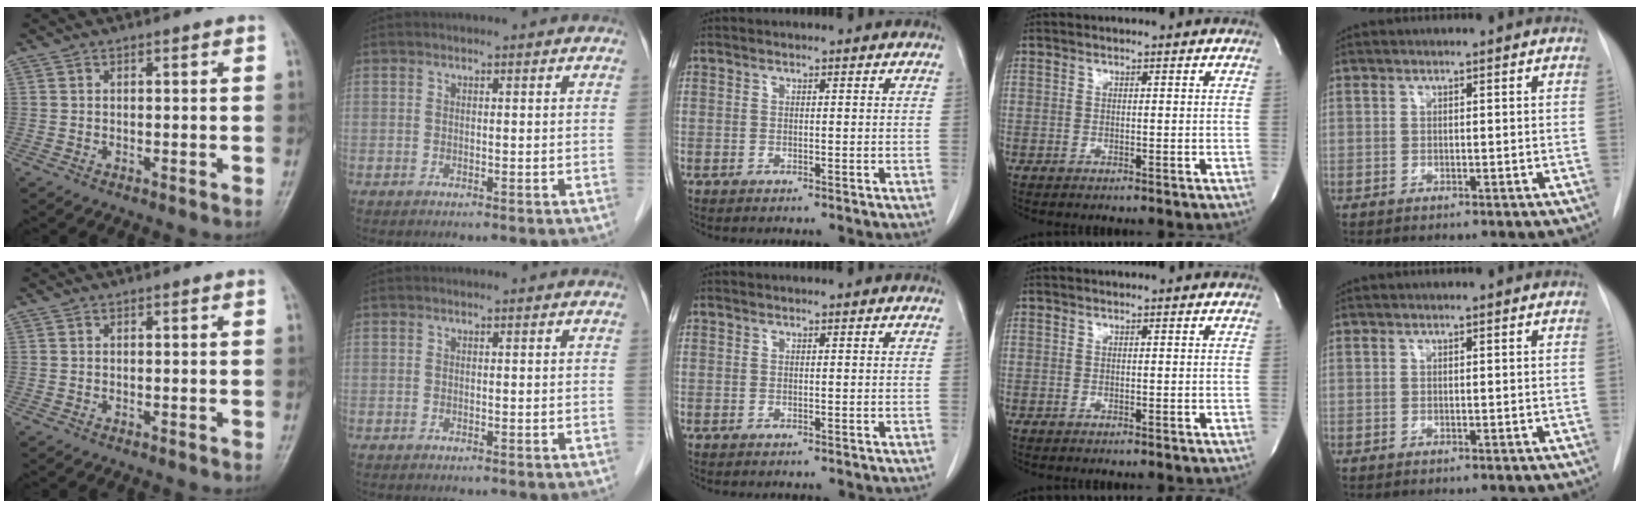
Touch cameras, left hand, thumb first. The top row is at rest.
{}